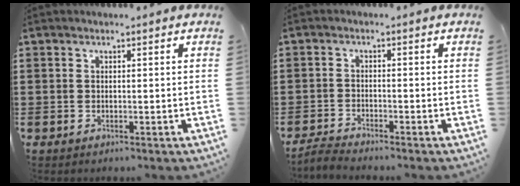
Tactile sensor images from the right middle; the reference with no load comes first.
{"total": 2.2, "force": [-2.1, 0.0, 0.5], "torque": [-0.019, -0.001, -0.045]}